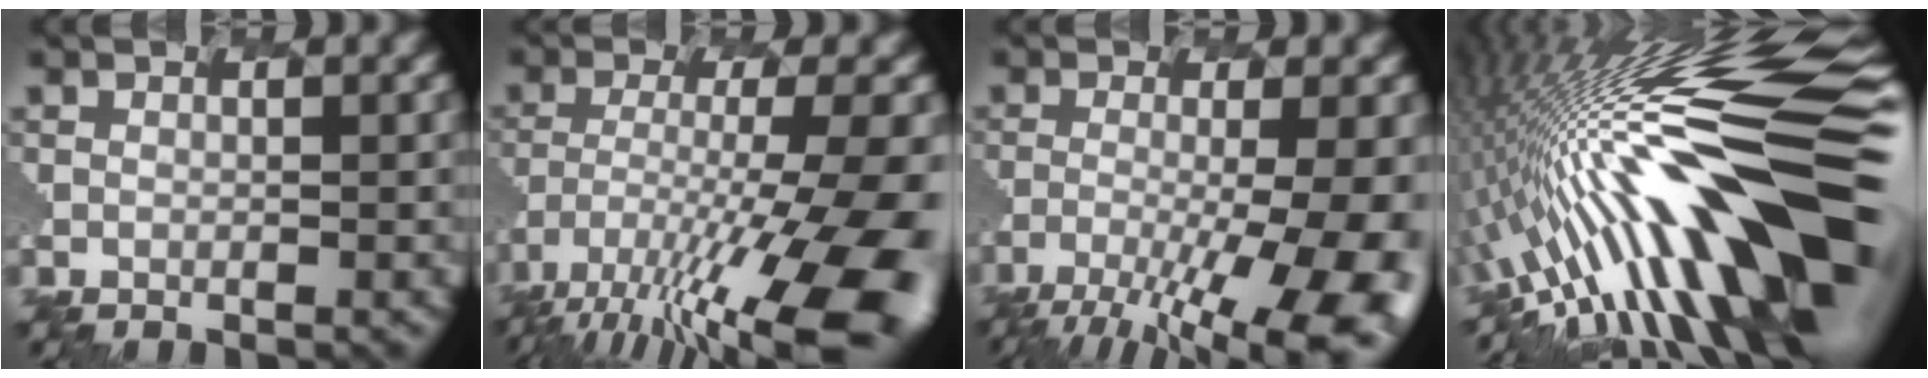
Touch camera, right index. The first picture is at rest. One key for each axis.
{"total": 13.1, "fx": -7.9, "fy": 2.6, "fz": 10.1, "tx": -0.207, "ty": -0.020, "tz": -0.125}
{"total": 11.4, "fx": -6.3, "fy": 2.9, "fz": 9.1, "tx": -0.155, "ty": -0.019, "tz": -0.086}
{"total": 14.5, "fx": -1.8, "fy": 3.3, "fz": 14.0, "tx": -0.225, "ty": 0.043, "tz": -0.053}